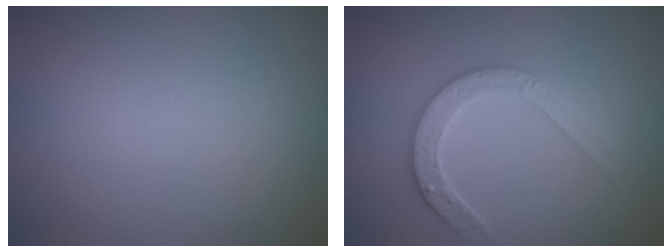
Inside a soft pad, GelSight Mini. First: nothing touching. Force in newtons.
{"total": 3.0, "press": 2.9, "slide": 0.5}